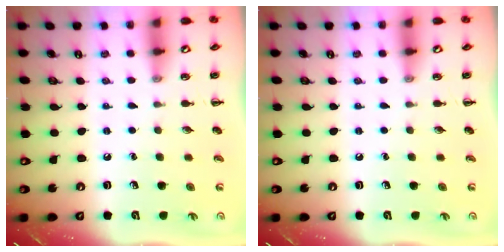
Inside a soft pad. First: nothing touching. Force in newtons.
{"total": 0.0}